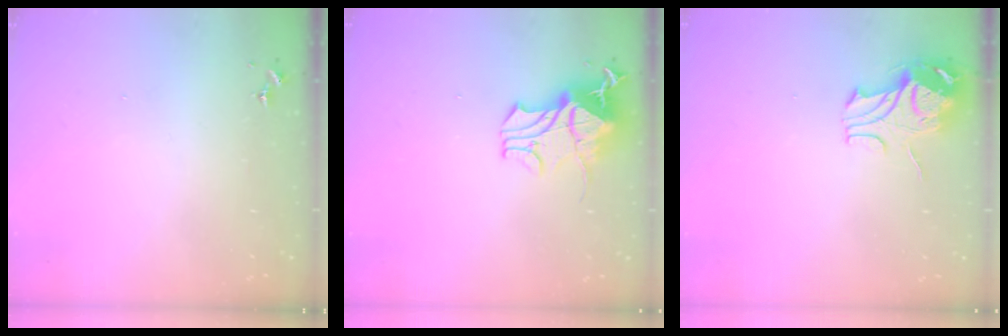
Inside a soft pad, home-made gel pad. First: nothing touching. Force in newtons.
{"total": 15.9, "press": 15.9, "slide": 0.4}
{"total": 9.8, "press": 9.7, "slide": 1.4}